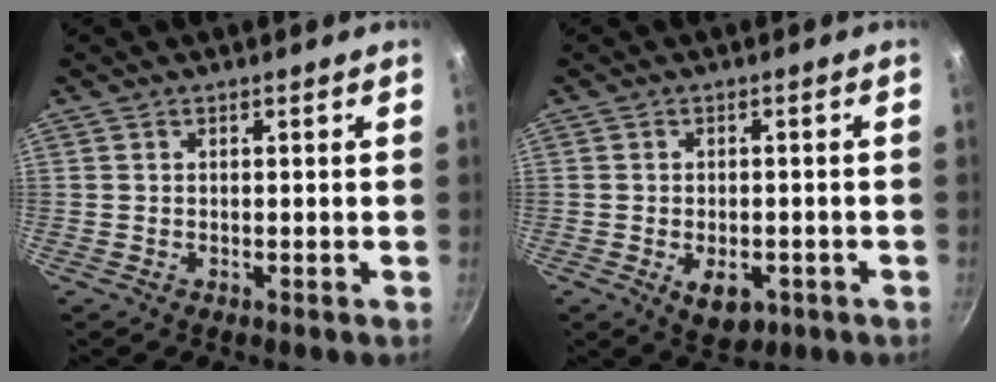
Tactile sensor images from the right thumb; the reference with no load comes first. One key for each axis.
{"total": 6.3, "fx": -2.2, "fy": 3.8, "fz": 4.4, "tx": -0.046, "ty": 0.004, "tz": -0.020}